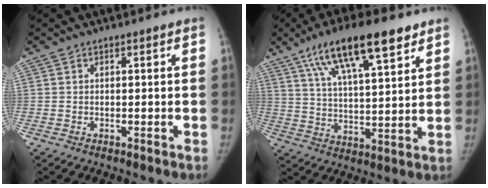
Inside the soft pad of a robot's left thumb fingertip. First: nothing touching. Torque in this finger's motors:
{"motor_torque": [0.52, -0.04, 1.33, -1.45, 0.13]}